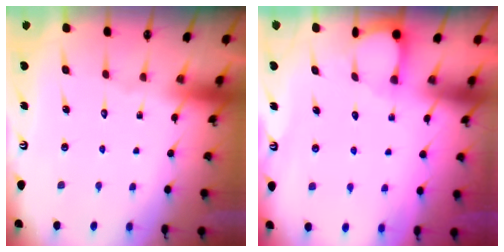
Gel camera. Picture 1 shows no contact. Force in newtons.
{"total": 2.0, "press": 2.0, "slide": 0.2}